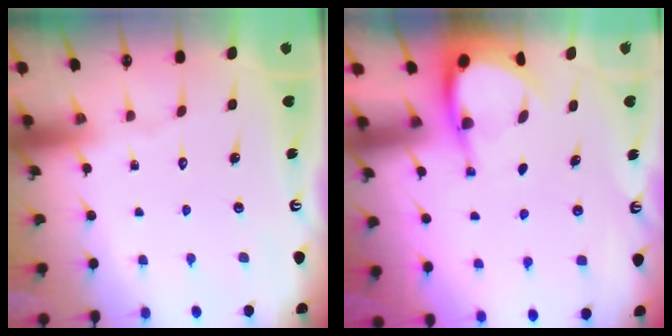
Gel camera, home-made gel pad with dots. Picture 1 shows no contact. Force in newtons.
{"total": 4.3, "press": 4.3, "slide": 0.4}